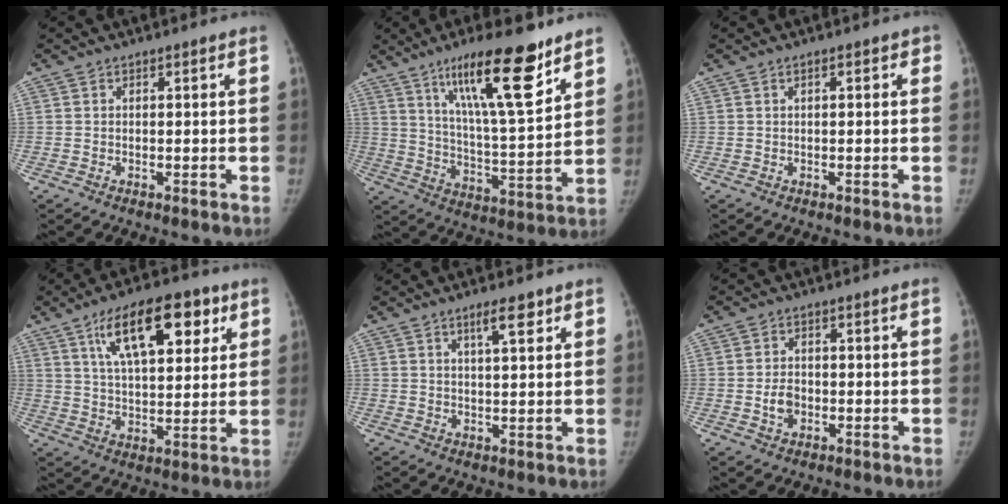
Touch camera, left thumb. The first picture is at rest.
{"total": 18.8, "force": [11.8, 3.8, 14.1], "torque": [-0.207, -0.064, 0.201]}
{"total": 1.4, "force": [0.5, 0.6, 1.1], "torque": [-0.011, 0.002, 0.005]}
{"total": 17.2, "force": [8.3, 7.5, 13.1], "torque": [-0.171, -0.018, 0.137]}
{"total": 4.6, "force": [2.8, 1.0, 3.5], "torque": [-0.050, -0.017, 0.046]}
{"total": 3.5, "force": [-0.8, 2.6, 2.2], "torque": [-0.034, 0.006, -0.014]}